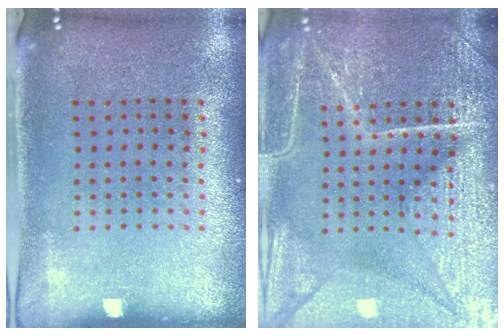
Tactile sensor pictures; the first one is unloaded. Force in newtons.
{"total": 7.2, "press": 7.1, "slide": 0.8}